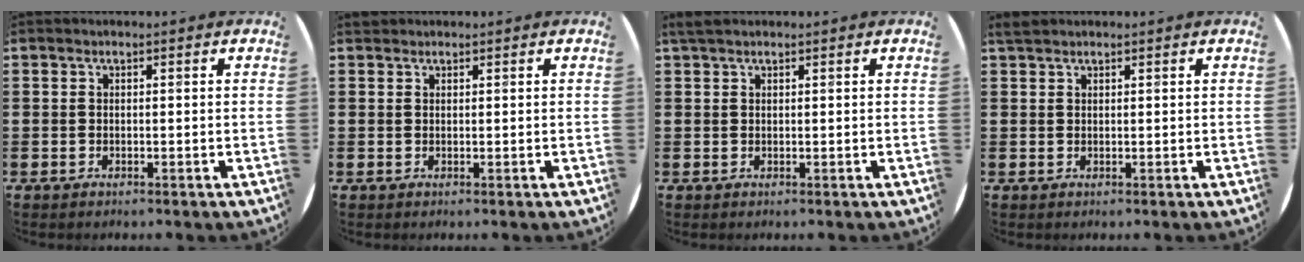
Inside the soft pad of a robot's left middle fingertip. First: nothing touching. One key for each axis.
{"total": 0.6, "fx": 0.6, "fy": 0.2, "fz": -0.1, "tx": 0.009, "ty": 0.000, "tz": 0.010}
{"total": 1.2, "fx": 1.0, "fy": 0.3, "fz": 0.6, "tx": -0.013, "ty": 0.003, "tz": 0.019}
{"total": 1.0, "fx": 1.0, "fy": 0.2, "fz": 0.2, "tx": -0.006, "ty": 0.002, "tz": 0.019}